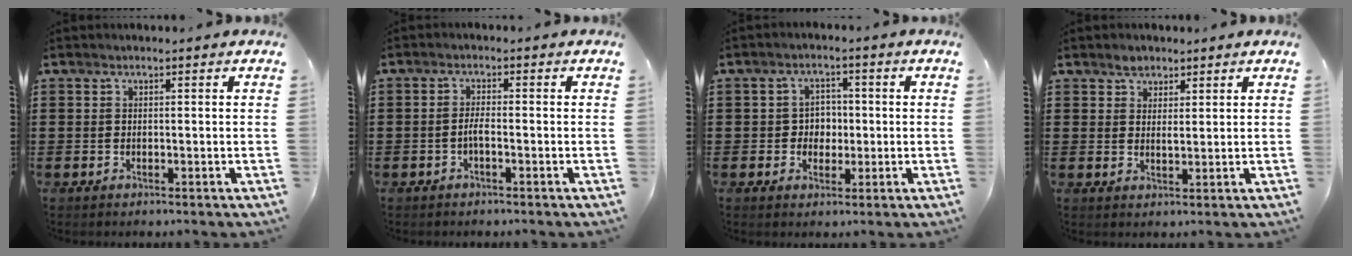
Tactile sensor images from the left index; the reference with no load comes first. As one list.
[{"total": 1.9, "force": [-0.8, 0.4, 1.7], "torque": [-0.040, -0.001, -0.017]}, {"total": 3.5, "force": [-0.3, 3.1, 1.6], "torque": [-0.043, 0.009, -0.011]}, {"total": 2.5, "force": [1.9, 1.5, 0.7], "torque": [-0.010, 0.001, 0.035]}]